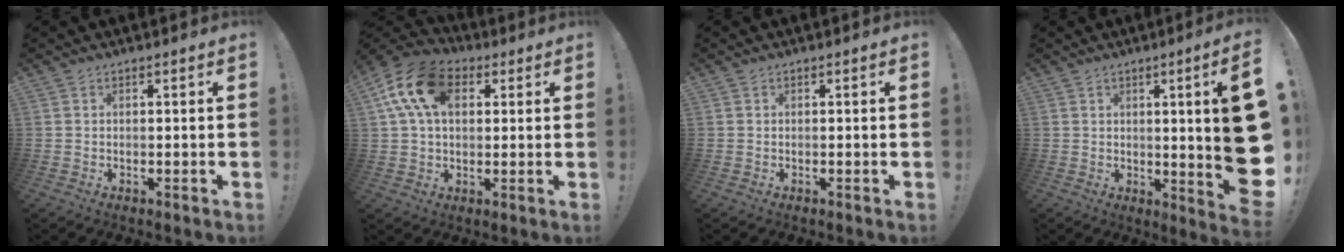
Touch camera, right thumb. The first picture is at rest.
{"total": 16.8, "force": [5.4, 11.0, 11.5], "torque": [-0.198, 0.000, 0.099]}
{"total": 0.0}
{"total": 15.0, "force": [0.6, 0.5, 14.9], "torque": [-0.196, -0.031, 0.011]}